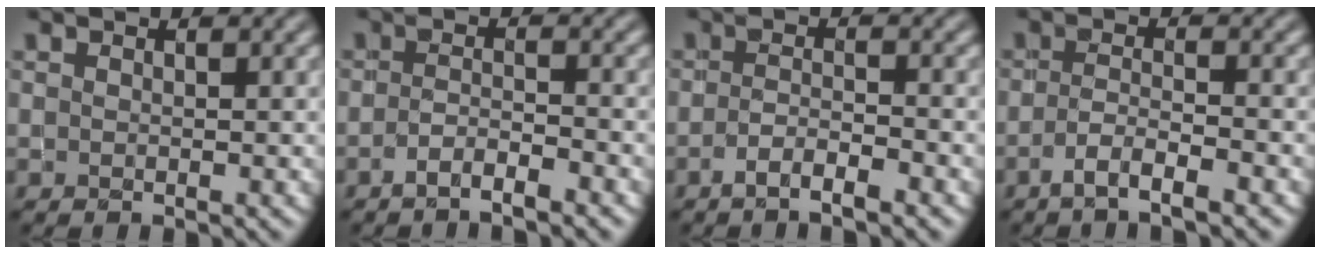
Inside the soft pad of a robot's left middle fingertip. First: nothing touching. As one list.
[{"total": 2.3, "force": [-1.9, 0.4, 1.3], "torque": [-0.024, -0.001, -0.040]}, {"total": 2.5, "force": [-1.9, 0.5, 1.7], "torque": [-0.033, 0.000, -0.040]}, {"total": 3.0, "force": [-2.2, 0.5, 2.1], "torque": [-0.042, 0.000, -0.048]}]